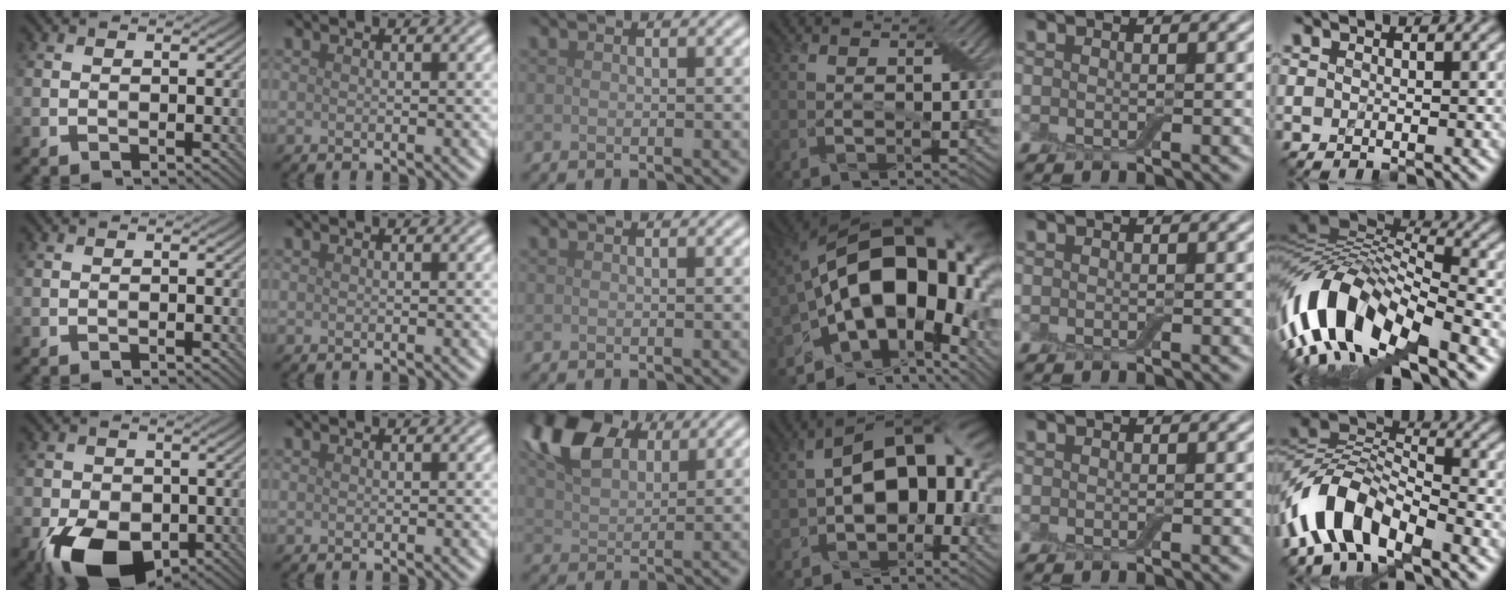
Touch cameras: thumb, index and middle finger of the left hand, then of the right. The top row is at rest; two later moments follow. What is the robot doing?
{"motion": "extract", "object": "airpods case & airpods"}